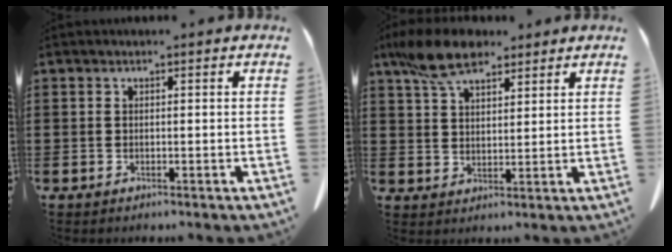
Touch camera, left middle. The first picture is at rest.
{"total": 8.3, "force": [5.9, 3.6, 4.6], "torque": [-0.108, -0.001, 0.111]}